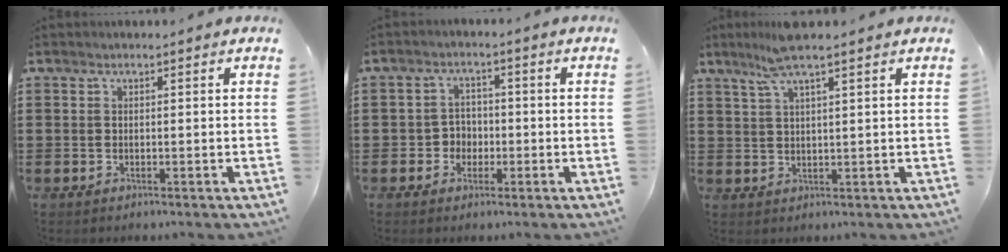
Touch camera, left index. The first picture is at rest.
{"total": 3.1, "force": [-1.1, 2.7, 1.0], "torque": [-0.028, 0.006, -0.027]}
{"total": 5.5, "force": [3.9, 0.1, 3.9], "torque": [-0.086, 0.001, 0.069]}